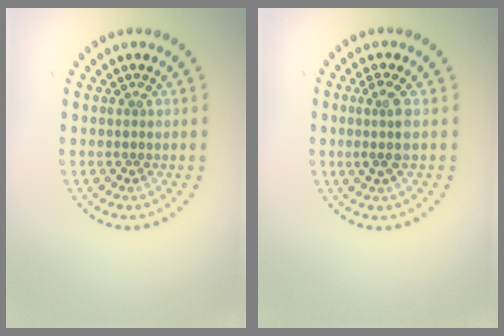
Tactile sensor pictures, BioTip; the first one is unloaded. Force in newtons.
{"total": 2.0, "press": 1.6, "slide": 1.2}